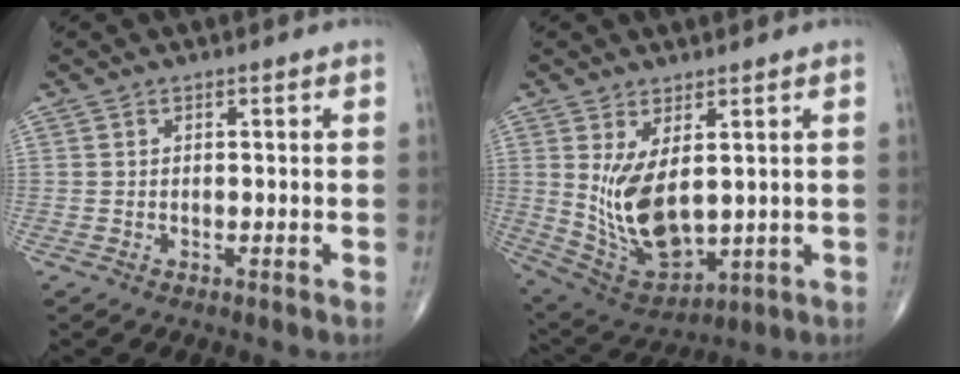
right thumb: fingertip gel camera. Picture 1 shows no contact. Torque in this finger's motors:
{"motor_torque": [0.22, 0.58, 0.82, 0.05, 0.38]}